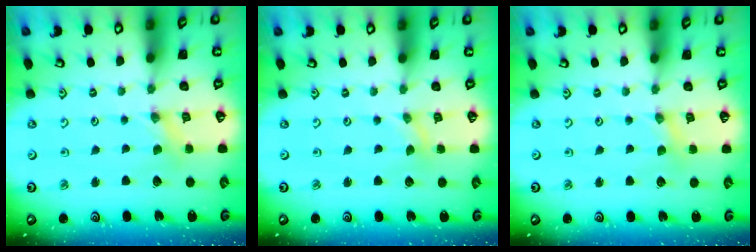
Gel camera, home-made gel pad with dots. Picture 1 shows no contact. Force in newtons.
{"total": 0.0}
{"total": 0.6, "press": 0.6, "slide": 0.1}